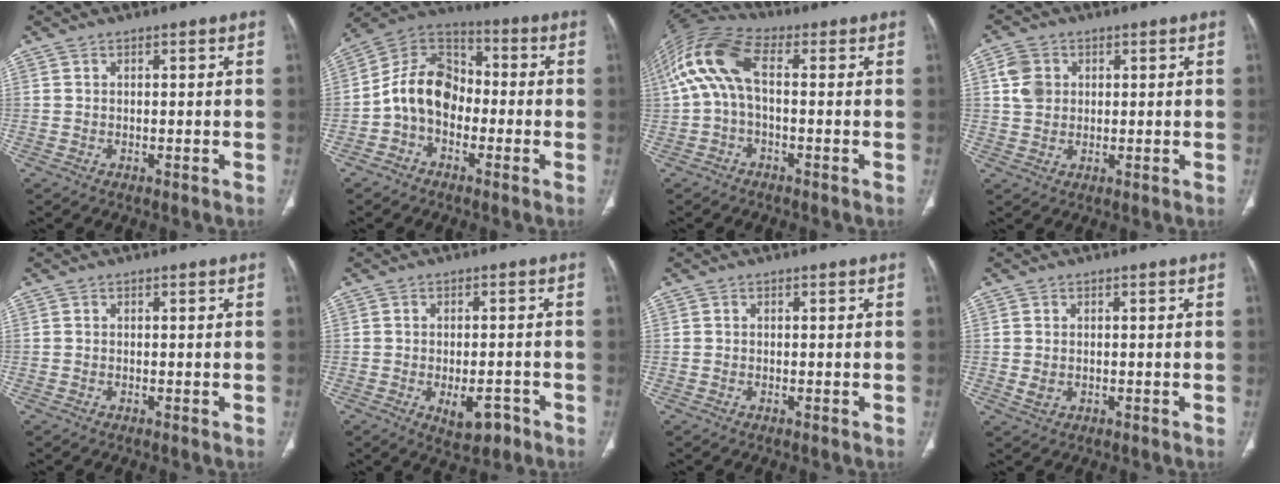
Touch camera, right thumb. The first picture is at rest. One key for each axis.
{"total": 11.8, "fx": -2.5, "fy": 8.8, "fz": 7.4, "tx": -0.114, "ty": 0.046, "tz": -0.062}
{"total": 12.0, "fx": 0.6, "fy": 5.9, "fz": 10.4, "tx": -0.226, "ty": 0.040, "tz": 0.001}
{"total": 5.2, "fx": 1.2, "fy": 4.2, "fz": 2.7, "tx": -0.039, "ty": 0.001, "tz": 0.021}
{"total": 0.0}
{"total": 5.8, "fx": -2.7, "fy": 2.9, "fz": 4.3, "tx": -0.053, "ty": 0.010, "tz": -0.030}
{"total": 0.0}
{"total": 2.0, "fx": -0.1, "fy": 1.5, "fz": 1.3, "tx": -0.027, "ty": -0.001, "tz": 0.002}